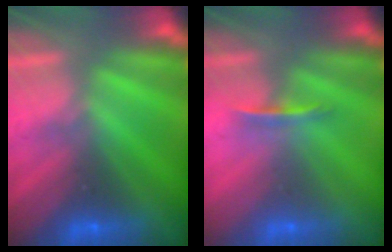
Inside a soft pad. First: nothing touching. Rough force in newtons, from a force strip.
{"total": 1.2}